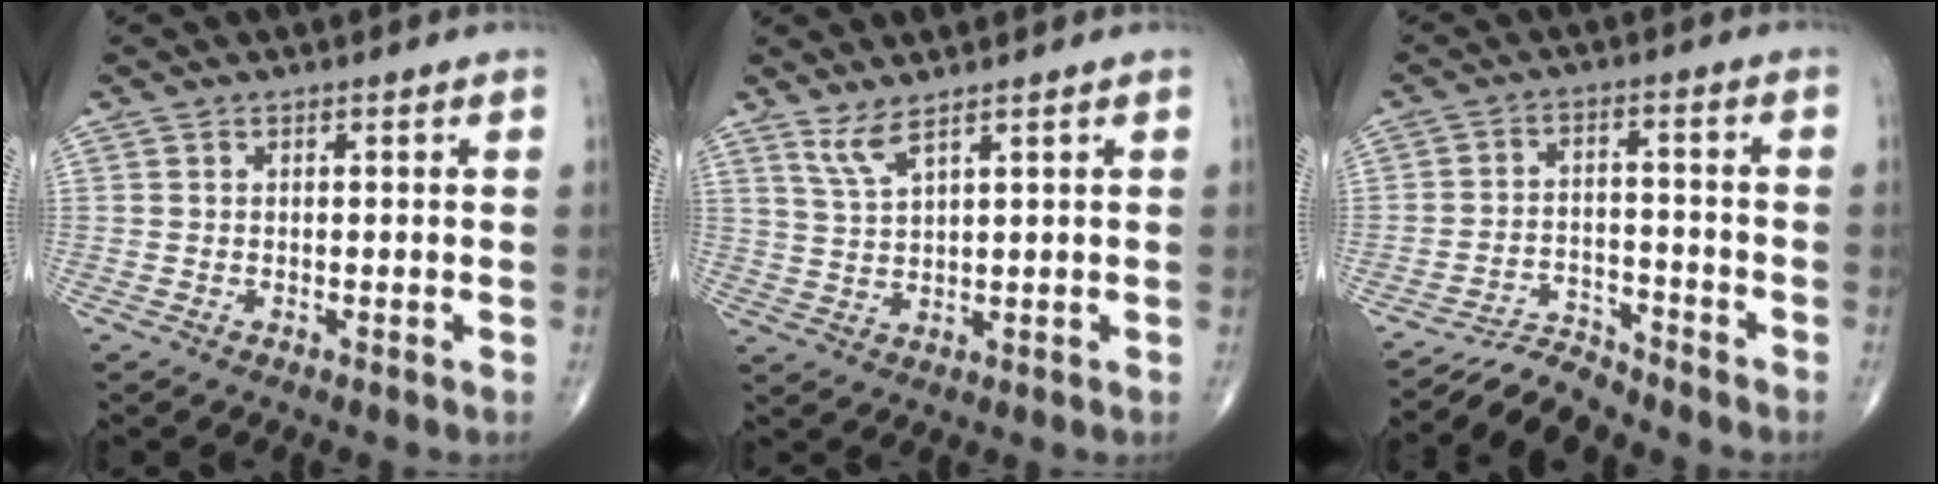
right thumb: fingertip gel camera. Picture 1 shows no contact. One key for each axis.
{"total": 3.9, "fx": 2.8, "fy": 0.6, "fz": 2.5, "tx": -0.058, "ty": -0.021, "tz": 0.065}
{"total": 5.6, "fx": -5.5, "fy": 0.6, "fz": -0.5, "tx": 0.009, "ty": 0.049, "tz": -0.096}